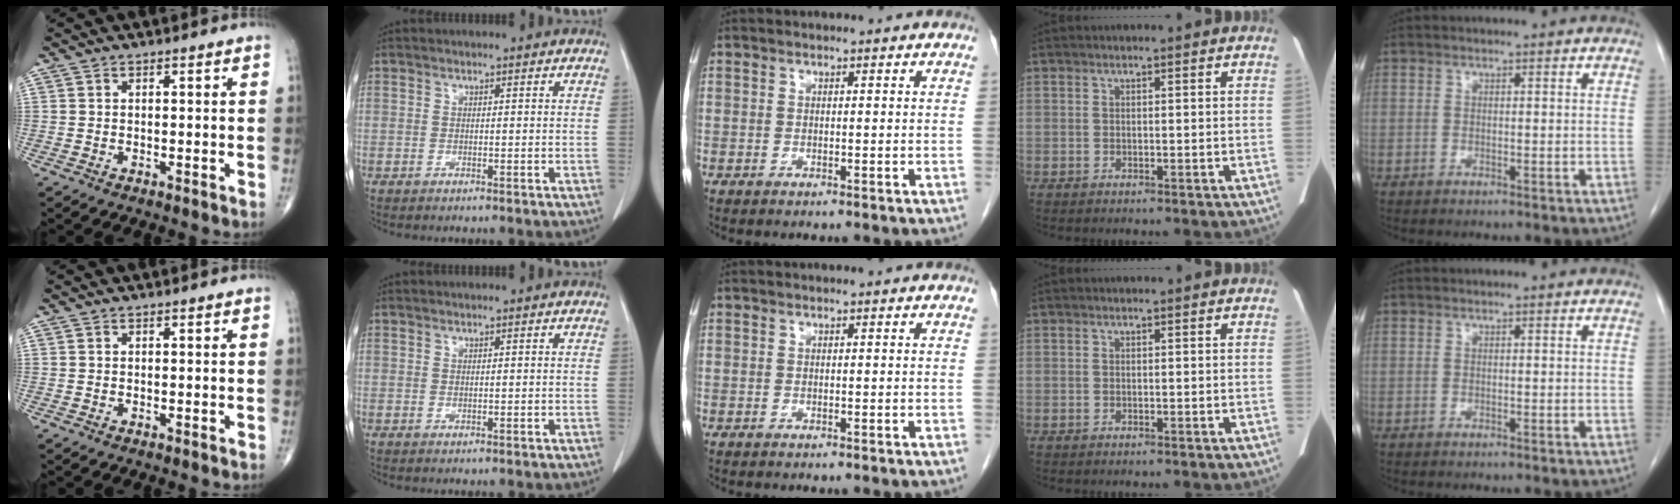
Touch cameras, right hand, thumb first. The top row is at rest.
{}